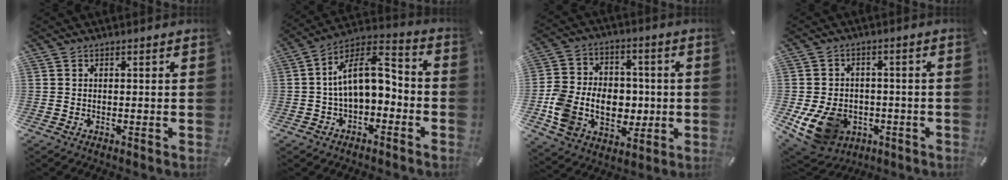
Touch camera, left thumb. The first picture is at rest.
{"total": 12.8, "force": [0.4, 7.8, 10.2], "torque": [-0.185, 0.003, 0.008]}
{"total": 14.4, "force": [-2.4, 11.4, 8.3], "torque": [-0.174, 0.017, -0.035]}
{"total": 12.3, "force": [-4.2, 9.6, 6.4], "torque": [-0.134, 0.017, -0.068]}